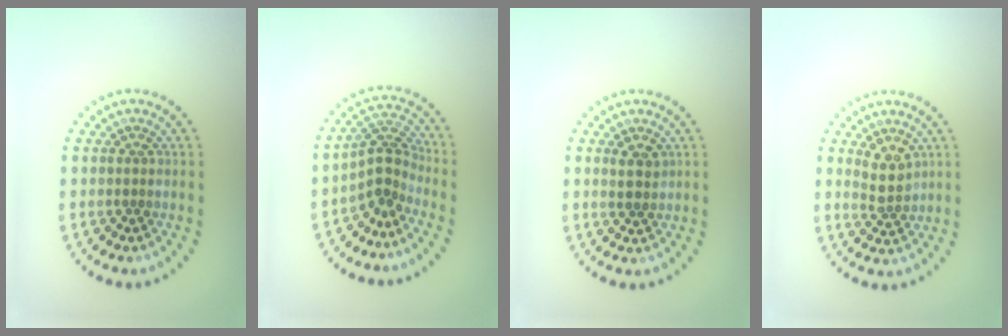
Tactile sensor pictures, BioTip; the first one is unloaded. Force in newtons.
{"total": 3.0, "press": 2.0, "slide": 2.2}
{"total": 1.6, "press": 1.4, "slide": 0.8}
{"total": 2.5, "press": 2.1, "slide": 1.2}